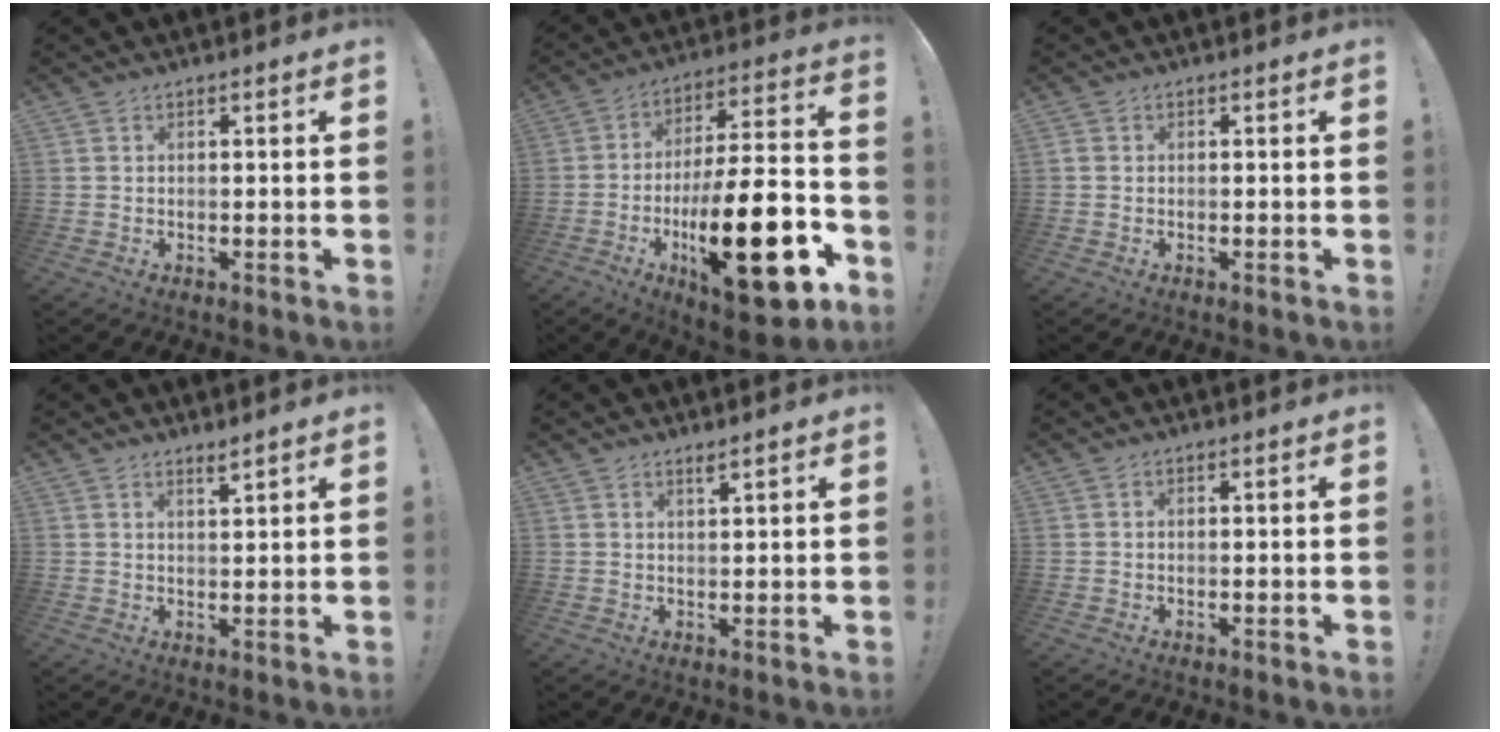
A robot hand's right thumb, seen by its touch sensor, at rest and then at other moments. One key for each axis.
{"total": 27.2, "fx": -9.4, "fy": 8.7, "fz": 24.0, "tx": -0.397, "ty": 0.048, "tz": -0.147}
{"total": 0.9, "fx": -0.2, "fy": 0.8, "fz": 0.5, "tx": -0.012, "ty": 0.004, "tz": -0.003}
{"total": 2.2, "fx": 2.0, "fy": -0.2, "fz": 1.0, "tx": -0.012, "ty": -0.016, "tz": 0.033}
{"total": 1.7, "fx": 1.4, "fy": -0.1, "fz": 1.0, "tx": -0.019, "ty": -0.005, "tz": 0.023}
{"total": 0.0}